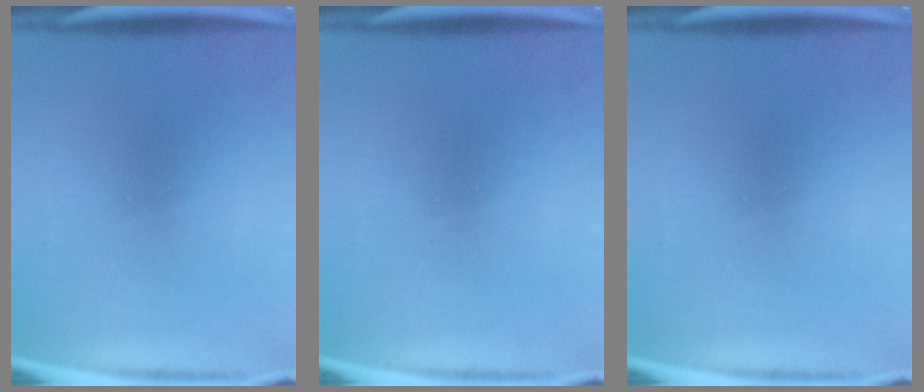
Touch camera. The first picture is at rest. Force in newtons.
{"total": 0.0}
{"total": 0.0}